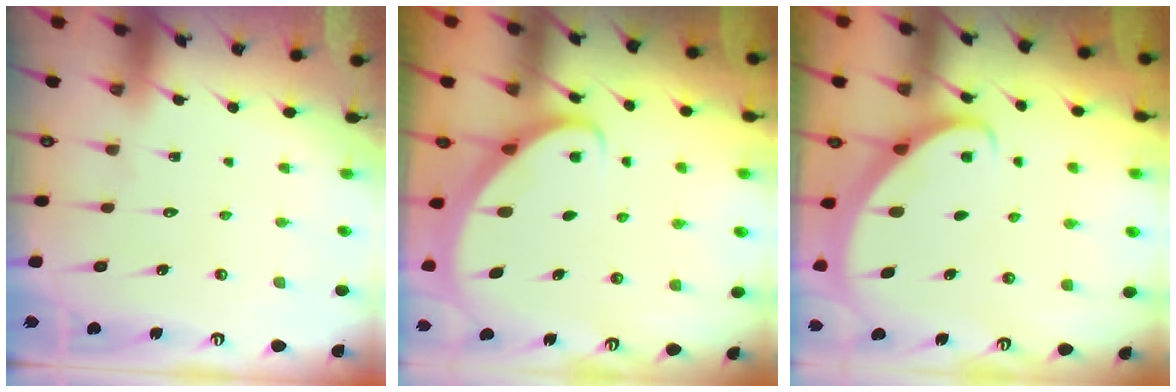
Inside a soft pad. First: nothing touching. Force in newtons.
{"total": 2.6, "press": 2.6, "slide": 0.3}
{"total": 2.8, "press": 2.8, "slide": 0.2}